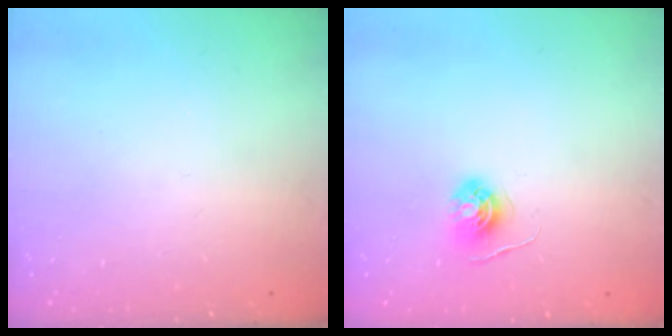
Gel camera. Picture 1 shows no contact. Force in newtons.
{"total": 5.3, "press": 5.3, "slide": 0.5}